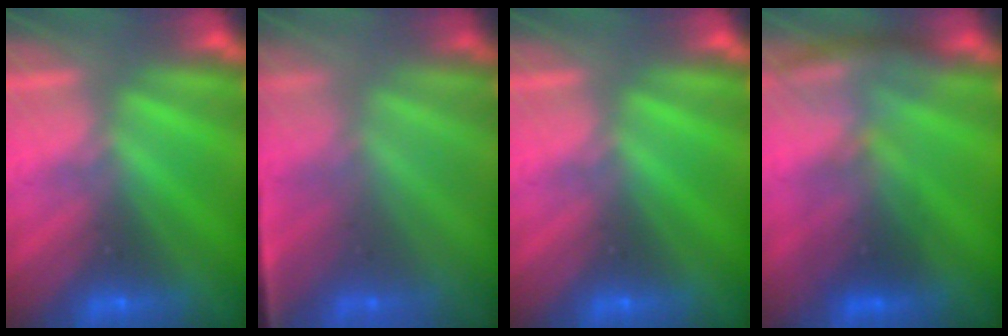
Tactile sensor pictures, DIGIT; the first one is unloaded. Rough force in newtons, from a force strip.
{"total": 1.1}
{"total": 0.0}
{"total": 2.8}